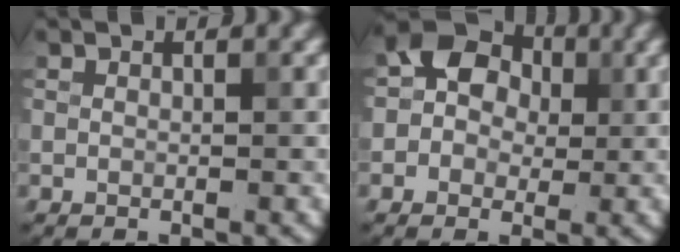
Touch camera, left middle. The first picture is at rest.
{"total": 5.3, "force": [0.8, 4.6, 2.5], "torque": [-0.024, 0.031, -0.013]}